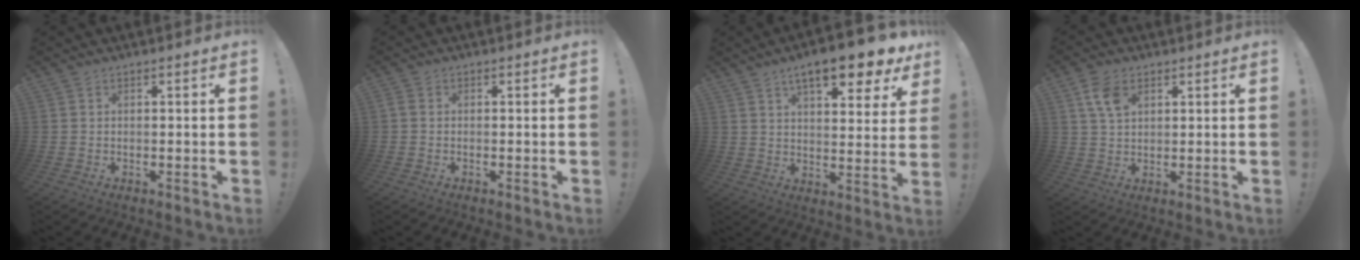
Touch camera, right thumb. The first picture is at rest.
{"total": 0.9, "force": [-0.5, 0.5, 0.5], "torque": [-0.011, 0.003, -0.008]}
{"total": 13.0, "force": [8.5, 3.4, 9.3], "torque": [-0.135, -0.052, 0.136]}
{"total": 6.9, "force": [3.1, 4.4, 4.3], "torque": [-0.082, -0.005, 0.058]}